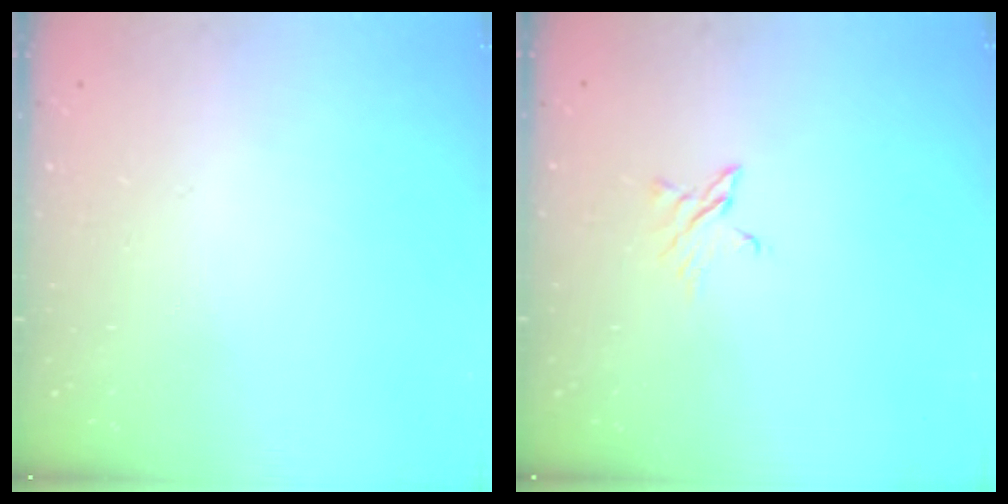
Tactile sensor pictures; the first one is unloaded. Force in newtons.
{"total": 3.0, "press": 3.0, "slide": 0.4}